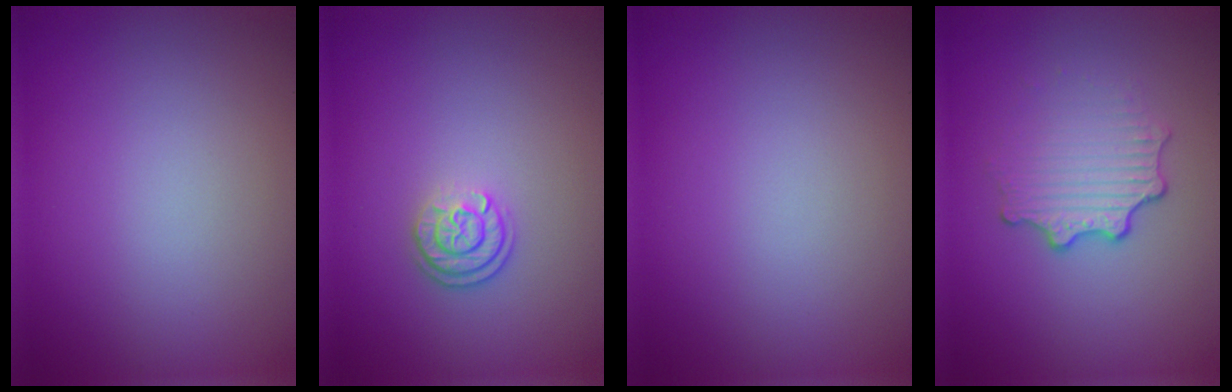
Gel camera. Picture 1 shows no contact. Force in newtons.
{"total": 2.2, "press": 1.8, "slide": 1.3}
{"total": 0.0}
{"total": 3.4, "press": 2.4, "slide": 2.5}